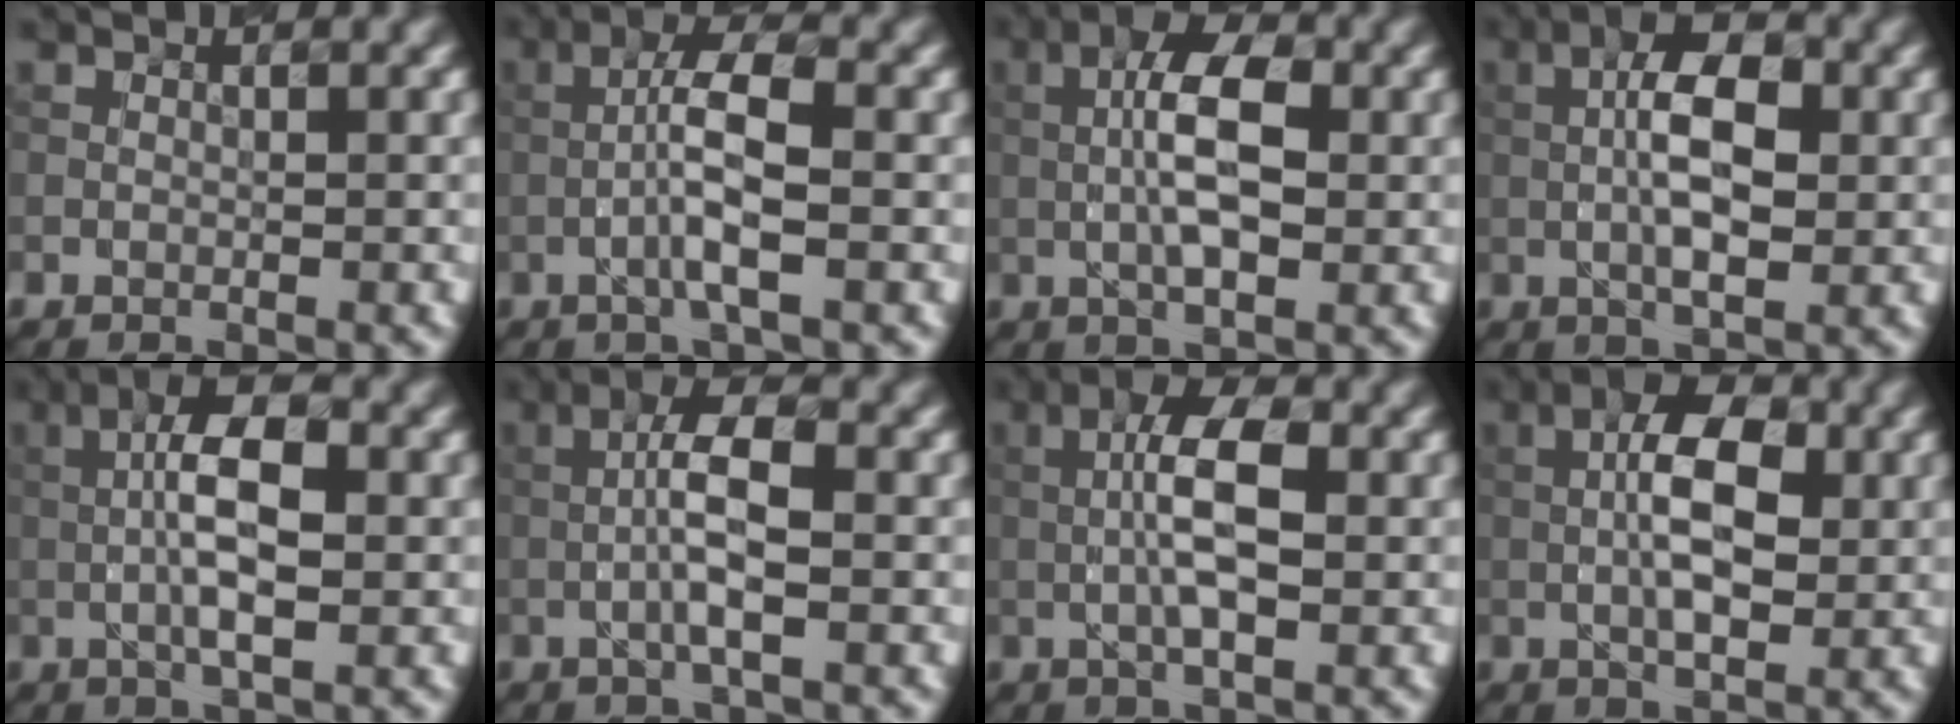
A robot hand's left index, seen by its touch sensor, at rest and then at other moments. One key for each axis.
{"total": 4.6, "fx": -1.0, "fy": 0.7, "fz": 4.4, "tx": -0.085, "ty": 0.015, "tz": -0.027}
{"total": 6.1, "fx": 0.2, "fy": 2.3, "fz": 5.7, "tx": -0.101, "ty": 0.011, "tz": -0.006}
{"total": 6.4, "fx": 0.2, "fy": 2.5, "fz": 5.9, "tx": -0.104, "ty": 0.010, "tz": -0.006}
{"total": 6.1, "fx": 0.1, "fy": 1.9, "fz": 5.9, "tx": -0.109, "ty": 0.009, "tz": -0.008}
{"total": 4.7, "fx": -0.5, "fy": 1.0, "fz": 4.6, "tx": -0.089, "ty": 0.011, "tz": -0.017}
{"total": 5.6, "fx": 0.1, "fy": 1.8, "fz": 5.3, "tx": -0.102, "ty": 0.010, "tz": -0.006}
{"total": 6.4, "fx": 0.4, "fy": 2.8, "fz": 5.8, "tx": -0.098, "ty": 0.010, "tz": -0.001}